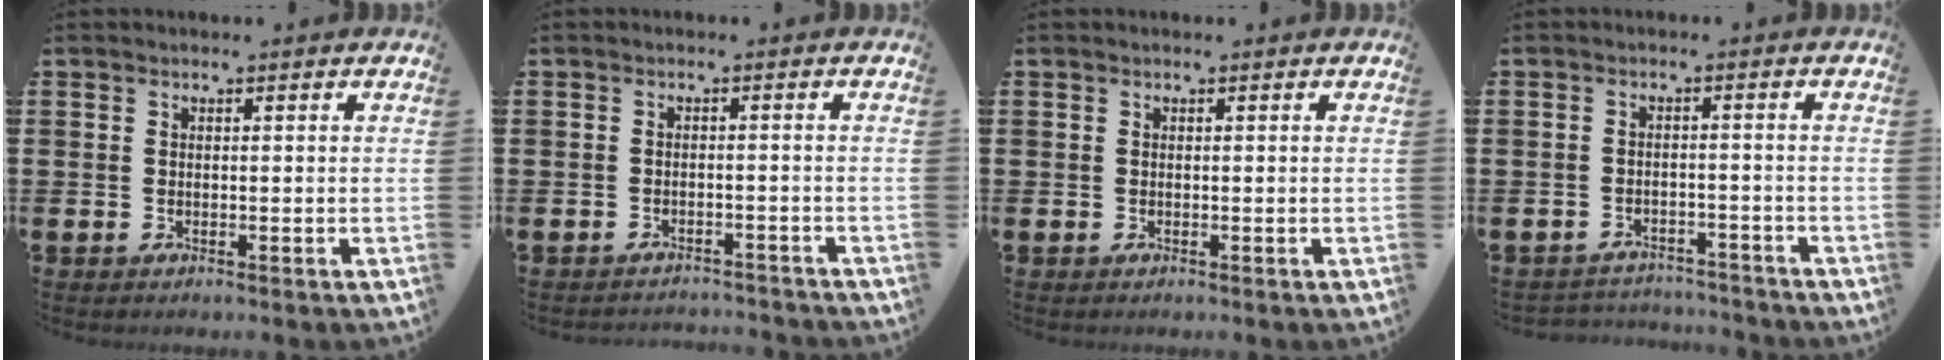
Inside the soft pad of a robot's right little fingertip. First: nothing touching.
{"total": 1.5, "force": [-1.5, 0.0, -0.1], "torque": [-0.002, 0.004, -0.032]}
{"total": 0.0}
{"total": 2.2, "force": [-2.2, 0.2, -0.3], "torque": [-0.004, 0.002, -0.050]}